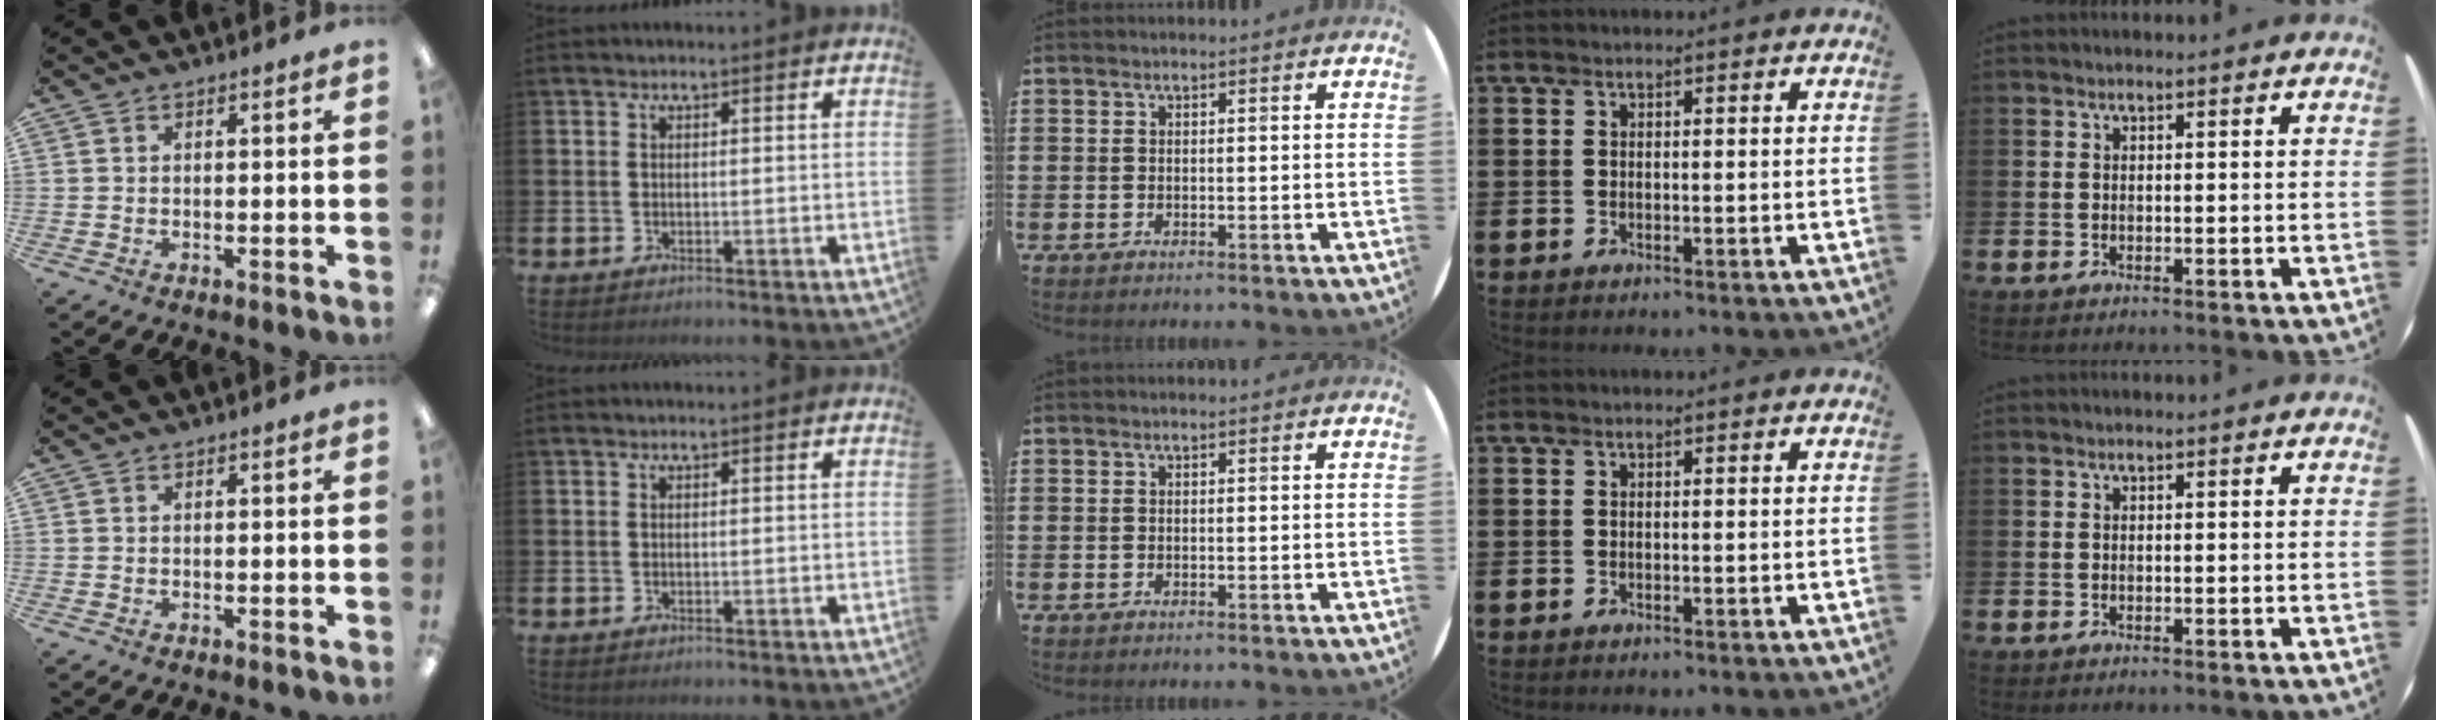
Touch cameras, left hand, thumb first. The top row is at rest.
{}